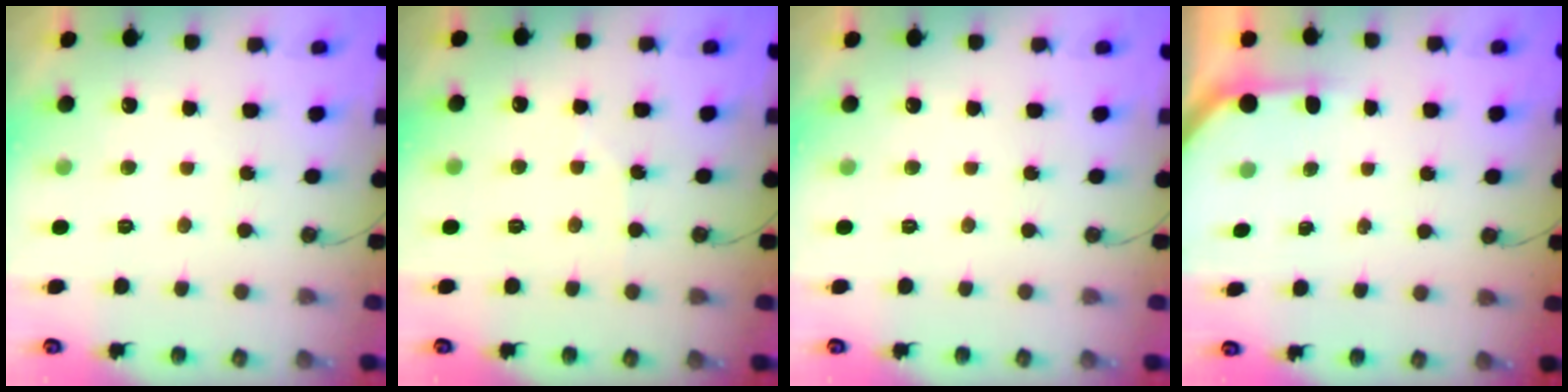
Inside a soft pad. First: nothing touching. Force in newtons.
{"total": 3.5, "press": 3.5, "slide": 0.6}
{"total": 0.0}
{"total": 1.4, "press": 1.4, "slide": 0.2}